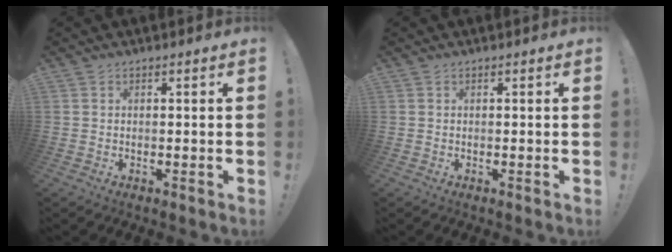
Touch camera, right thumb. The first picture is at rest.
{"total": 0.0}